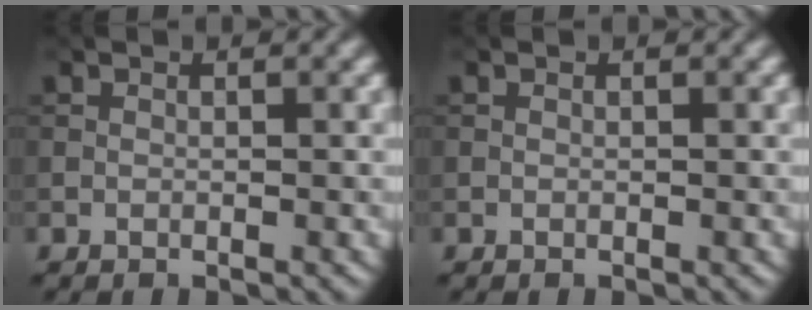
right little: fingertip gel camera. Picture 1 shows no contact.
{"total": 0.0}